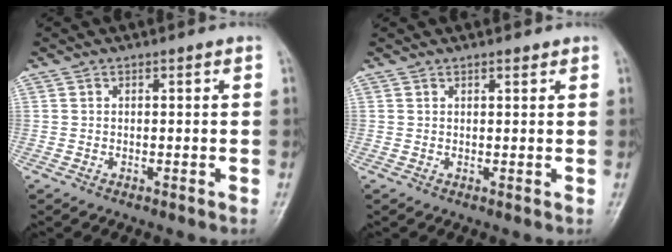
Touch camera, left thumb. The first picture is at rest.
{"total": 1.1, "force": [0.9, 0.5, 0.5], "torque": [-0.005, -0.005, 0.012]}